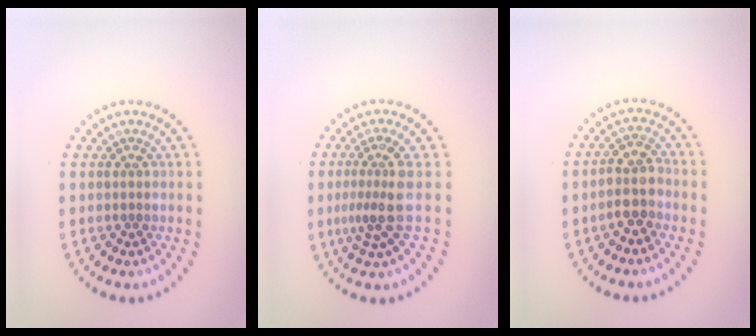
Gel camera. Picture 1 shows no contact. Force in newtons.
{"total": 3.1, "press": 2.2, "slide": 2.2}
{"total": 2.9, "press": 2.6, "slide": 1.3}